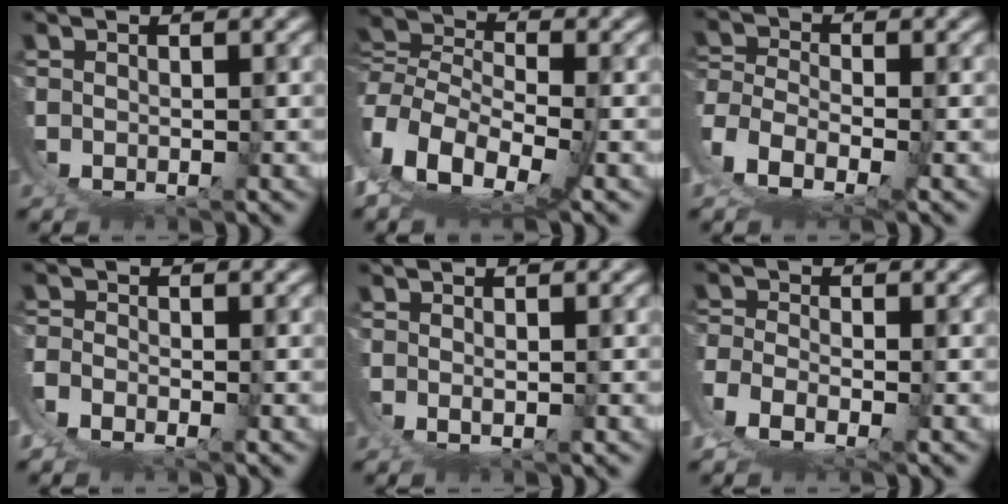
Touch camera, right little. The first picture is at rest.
{"total": 9.6, "force": [1.9, 6.3, 7.0], "torque": [-0.157, -0.030, 0.038]}
{"total": 9.0, "force": [0.9, 7.7, 4.7], "torque": [-0.149, -0.039, 0.015]}
{"total": 5.1, "force": [-0.4, 4.4, 2.5], "torque": [-0.084, -0.020, -0.005]}
{"total": 1.4, "force": [0.8, -1.0, 0.7], "torque": [-0.008, 0.001, 0.015]}
{"total": 6.3, "force": [0.2, 5.1, 3.8], "torque": [-0.118, -0.030, 0.009]}